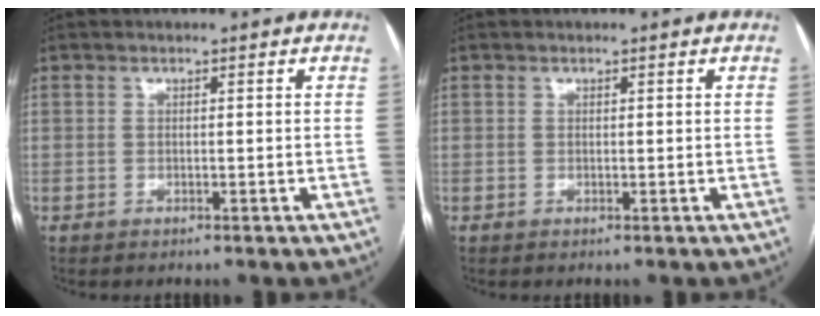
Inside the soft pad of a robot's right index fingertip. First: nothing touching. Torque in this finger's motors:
{"motor_torque": [0.17, 0.14, 0.01, 0.01]}